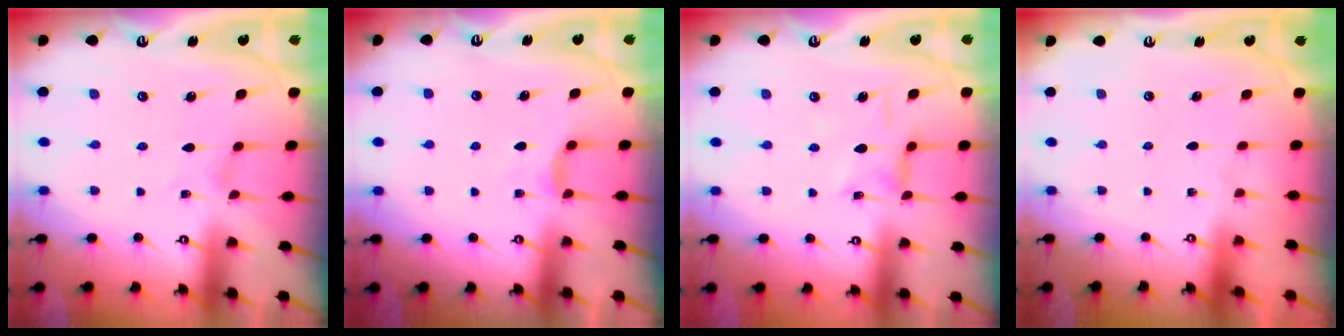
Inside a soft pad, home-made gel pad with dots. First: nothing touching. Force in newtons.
{"total": 5.3, "press": 5.2, "slide": 0.7}
{"total": 2.8, "press": 2.8, "slide": 0.2}
{"total": 0.0}